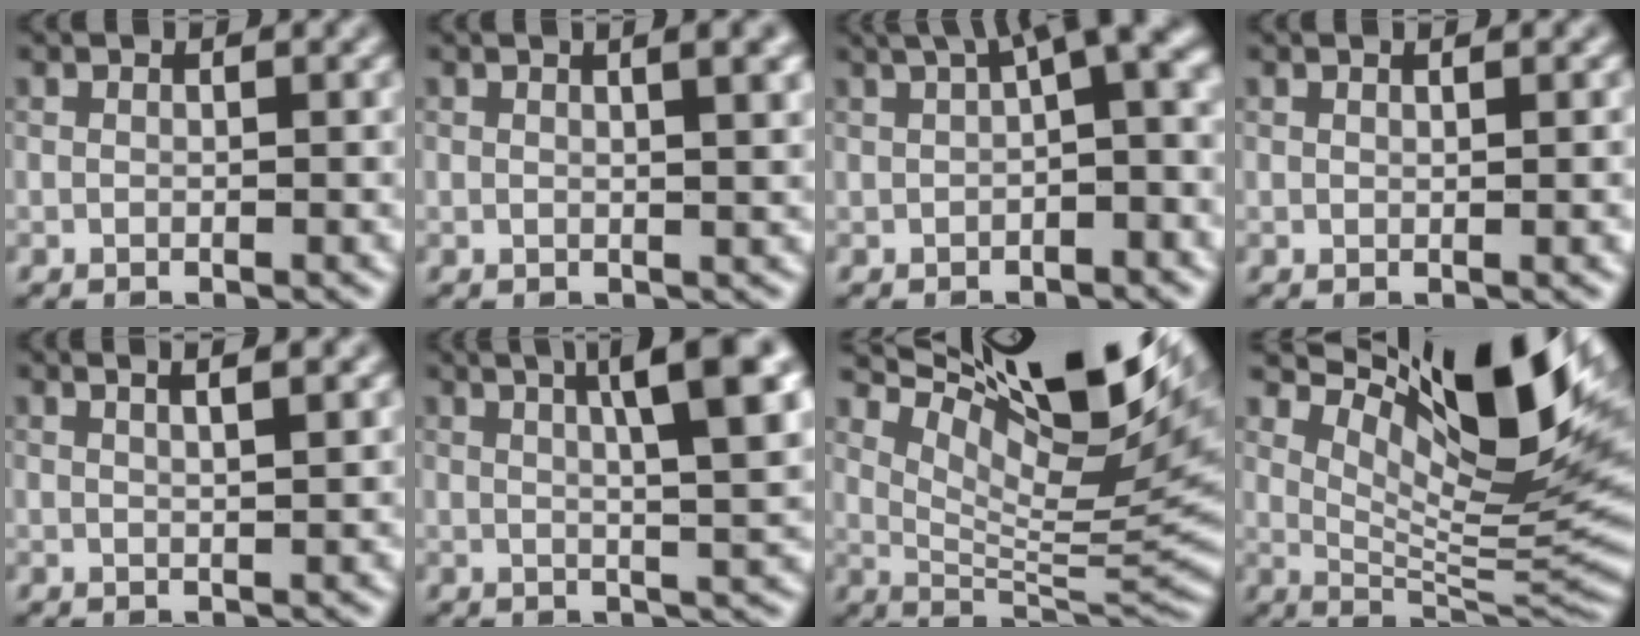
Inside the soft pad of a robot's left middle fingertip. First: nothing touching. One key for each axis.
{"total": 4.5, "fx": 2.0, "fy": 1.6, "fz": 3.7, "tx": -0.024, "ty": 0.025, "tz": 0.011}
{"total": 7.4, "fx": 2.3, "fy": 2.1, "fz": 6.8, "tx": -0.093, "ty": 0.028, "tz": 0.049}
{"total": 1.4, "fx": 0.5, "fy": 0.5, "fz": 1.1, "tx": -0.008, "ty": 0.007, "tz": -0.001}
{"total": 2.9, "fx": 1.9, "fy": 0.9, "fz": 2.0, "tx": -0.005, "ty": 0.025, "tz": 0.006}
{"total": 8.0, "fx": 3.0, "fy": 1.4, "fz": 7.3, "tx": -0.086, "ty": 0.019, "tz": 0.056}
{"total": 13.2, "fx": 7.4, "fy": 3.7, "fz": 10.2, "tx": -0.181, "ty": 0.021, "tz": 0.156}
{"total": 12.0, "fx": 6.0, "fy": 3.7, "fz": 9.7, "tx": -0.160, "ty": 0.007, "tz": 0.128}